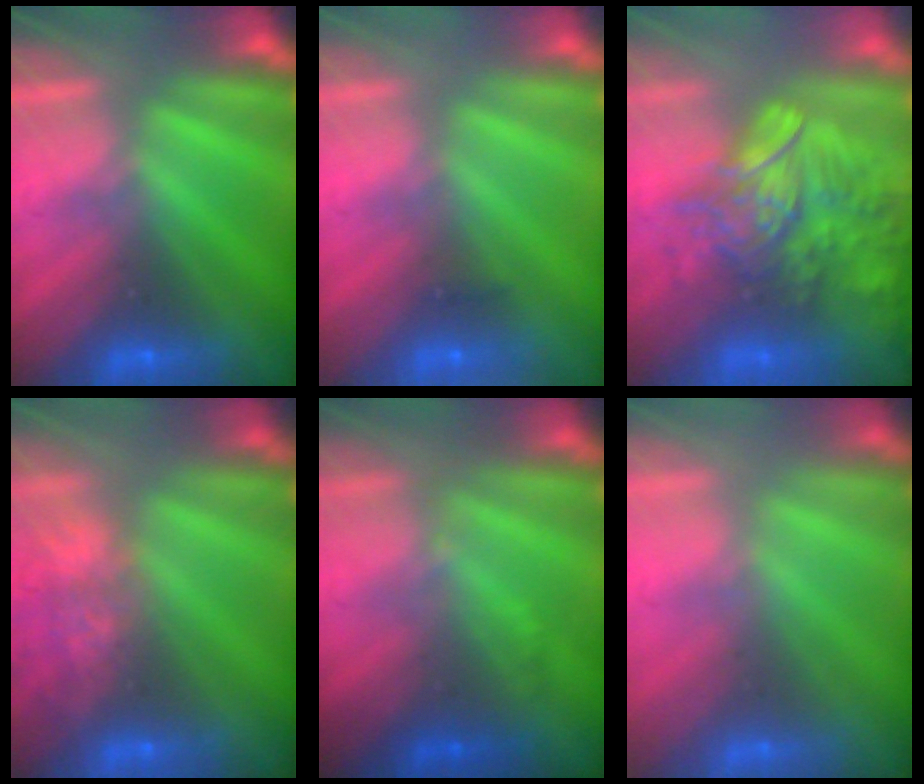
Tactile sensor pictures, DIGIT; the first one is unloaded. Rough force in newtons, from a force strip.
{"total": 2.4}
{"total": 5.8}
{"total": 7.9}
{"total": 2.0}
{"total": 2.2}